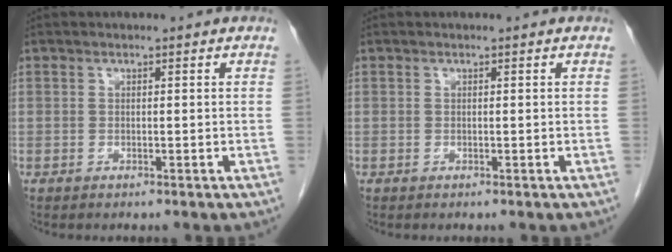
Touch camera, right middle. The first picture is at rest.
{"total": 0.0}